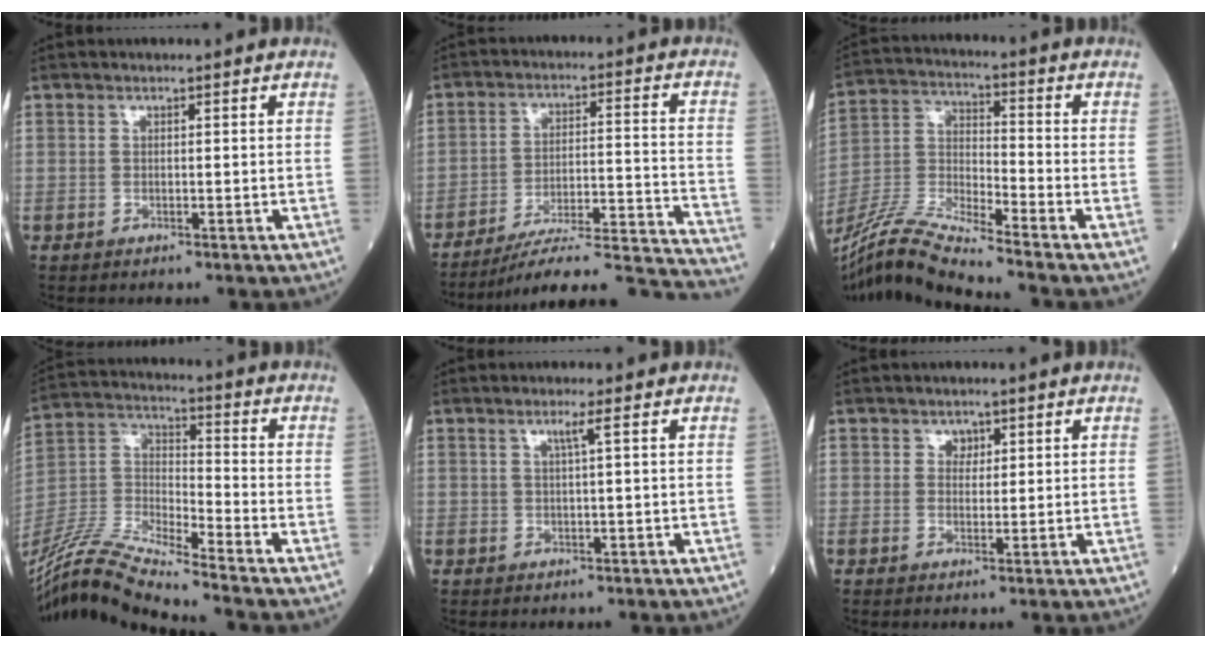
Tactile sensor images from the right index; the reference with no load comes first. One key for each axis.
{"total": 21.4, "fx": -20.2, "fy": -0.8, "fz": 7.1, "tx": -0.057, "ty": 0.004, "tz": -0.285}
{"total": 12.3, "fx": -11.0, "fy": -1.3, "fz": 5.4, "tx": -0.114, "ty": -0.010, "tz": -0.213}
{"total": 14.9, "fx": -13.6, "fy": -1.4, "fz": 5.9, "tx": -0.125, "ty": 0.002, "tz": -0.264}
{"total": 1.9, "fx": 0.6, "fy": -1.0, "fz": 1.4, "tx": -0.031, "ty": -0.004, "tz": 0.013}
{"total": 1.5, "fx": 0.8, "fy": 1.2, "fz": 0.5, "tx": 0.000, "ty": -0.002, "tz": 0.010}